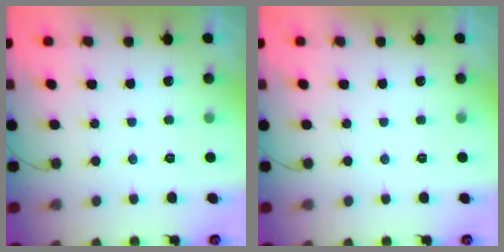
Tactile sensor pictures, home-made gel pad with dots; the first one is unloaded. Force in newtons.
{"total": 0.0}